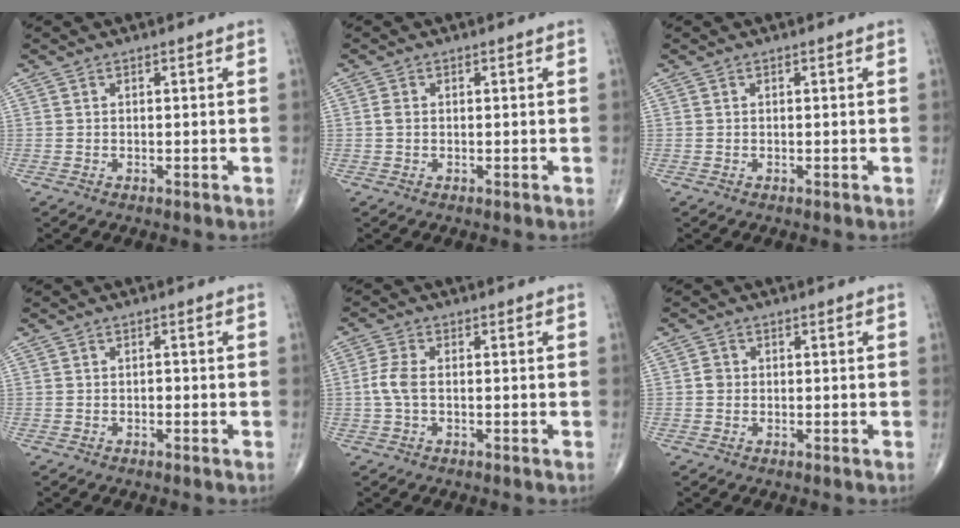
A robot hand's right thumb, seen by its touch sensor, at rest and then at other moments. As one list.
[{"total": 1.1, "force": [0.0, 0.8, 0.7], "torque": [-0.014, 0.000, -0.002]}, {"total": 0.0}, {"total": 0.6, "force": [-0.3, 0.4, 0.4], "torque": [-0.003, 0.002, -0.009]}, {"total": 3.7, "force": [-0.3, 1.8, 3.2], "torque": [-0.086, 0.006, -0.010]}, {"total": 1.5, "force": [-0.1, 1.4, 0.6], "torque": [-0.004, 0.004, -0.003]}]